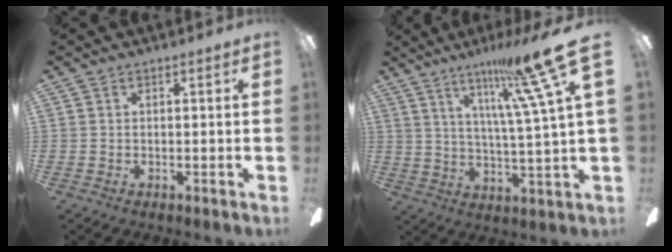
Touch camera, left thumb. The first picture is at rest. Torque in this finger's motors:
{"motor_torque": [0.26, -0.23, -0.31, -0.18, -0.07]}